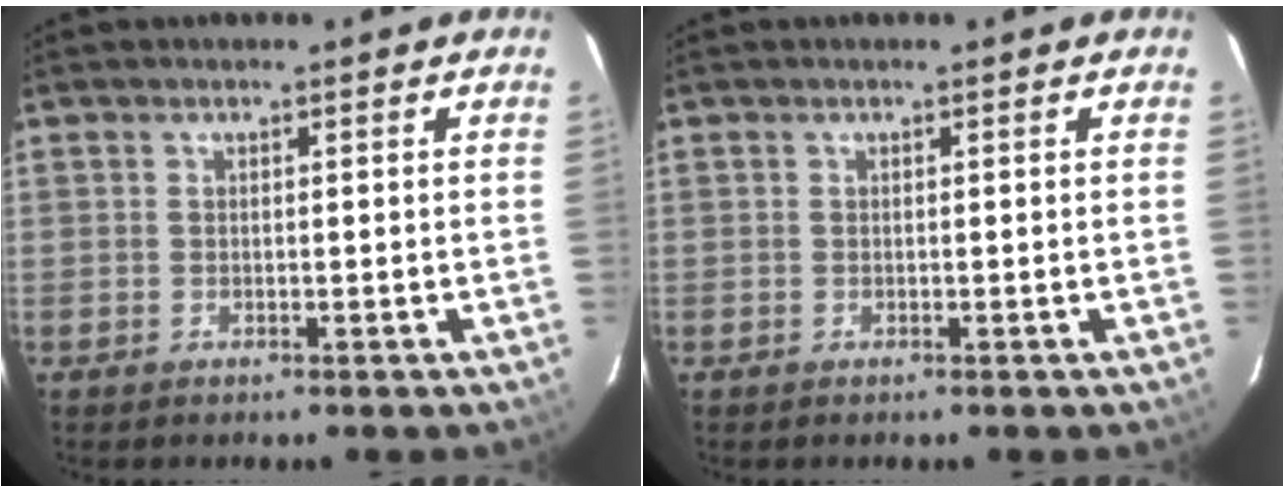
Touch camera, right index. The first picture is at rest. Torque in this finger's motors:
{"motor_torque": [0.00, 0.00, 0.00, 0.00]}